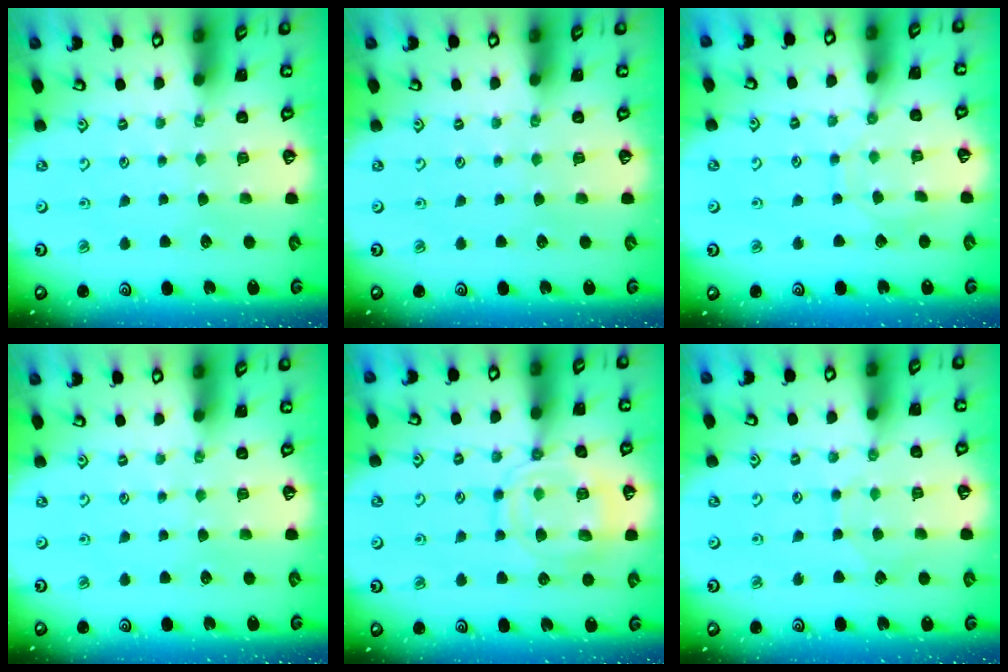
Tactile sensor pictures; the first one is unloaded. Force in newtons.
{"total": 0.0}
{"total": 7.3, "press": 7.2, "slide": 0.5}
{"total": 0.0}
{"total": 13.5, "press": 13.5, "slide": 1.2}
{"total": 5.1, "press": 5.1, "slide": 0.2}